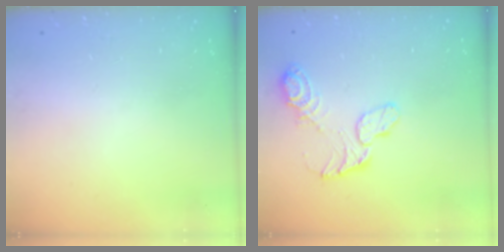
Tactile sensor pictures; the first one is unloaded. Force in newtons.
{"total": 10.2, "press": 10.2, "slide": 1.0}